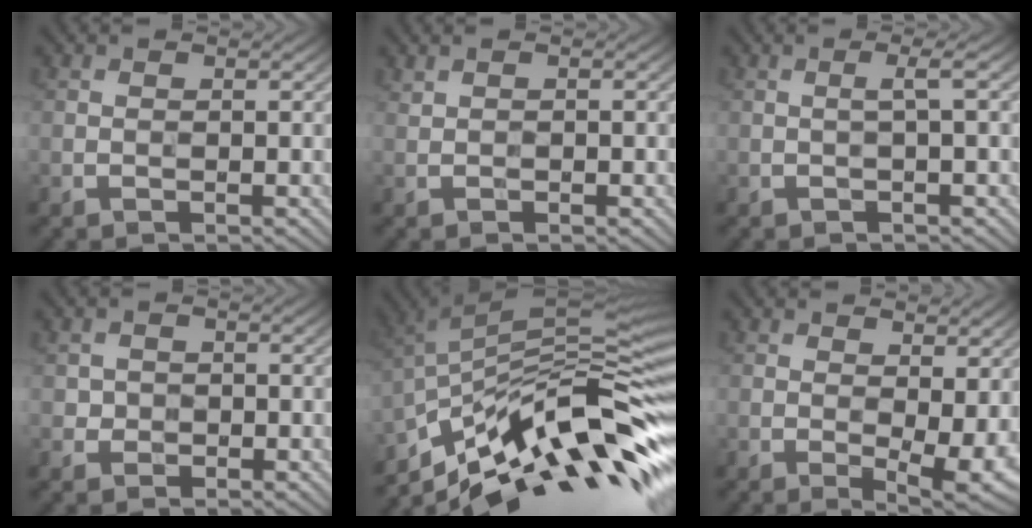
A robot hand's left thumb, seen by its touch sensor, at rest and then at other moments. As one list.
[{"total": 0.6, "force": [0.2, 0.2, 0.6], "torque": [-0.016, 0.008, 0.005]}, {"total": 1.7, "force": [0.1, -0.1, 1.7], "torque": [-0.025, 0.015, -0.004]}, {"total": 1.4, "force": [-0.2, 1.3, 0.2], "torque": [0.006, 0.000, -0.006]}, {"total": 15.3, "force": [-7.6, 3.9, 12.7], "torque": [-0.236, 0.027, -0.146]}, {"total": 5.1, "force": [0.4, 1.9, 4.7], "torque": [-0.071, -0.005, 0.010]}]